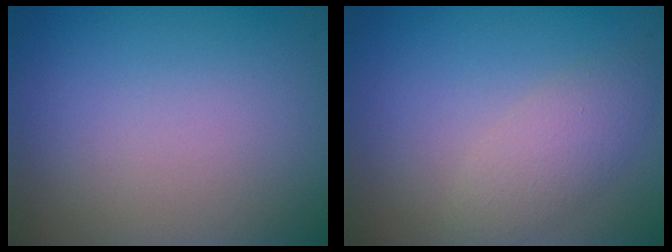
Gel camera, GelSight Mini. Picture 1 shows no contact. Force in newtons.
{"total": 2.7, "press": 2.7, "slide": 0.1}